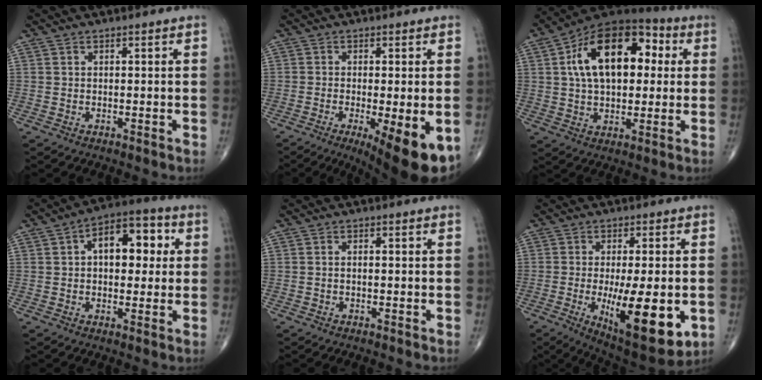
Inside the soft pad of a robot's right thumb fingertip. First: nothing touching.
{"total": 12.9, "force": [-5.2, 3.4, 11.4], "torque": [-0.137, -0.018, -0.070]}
{"total": 20.3, "force": [4.3, 11.7, 16.0], "torque": [-0.233, 0.025, 0.061]}
{"total": 11.9, "force": [2.3, 6.9, 9.4], "torque": [-0.104, 0.023, 0.027]}
{"total": 0.8, "force": [-0.1, 0.3, 0.7], "torque": [-0.015, 0.005, -0.003]}
{"total": 17.4, "force": [-3.9, 5.9, 15.9], "torque": [-0.228, -0.021, -0.041]}